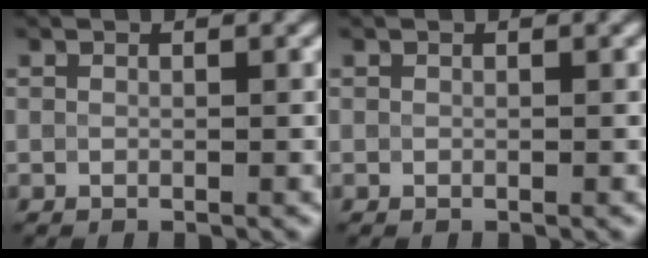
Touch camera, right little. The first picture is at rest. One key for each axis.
{"total": 0.0}